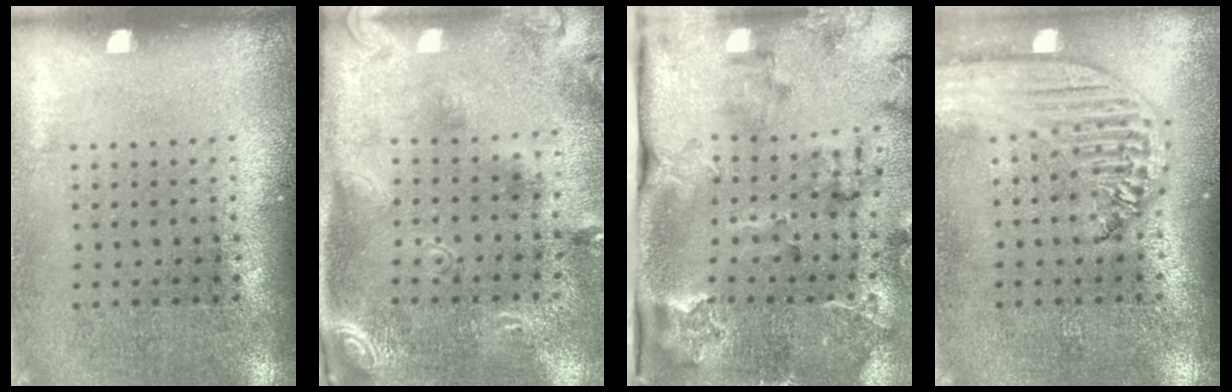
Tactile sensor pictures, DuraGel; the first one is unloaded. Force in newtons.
{"total": 2.6, "press": 1.7, "slide": 2.0}
{"total": 2.8, "press": 2.4, "slide": 1.5}
{"total": 2.6, "press": 2.2, "slide": 1.4}